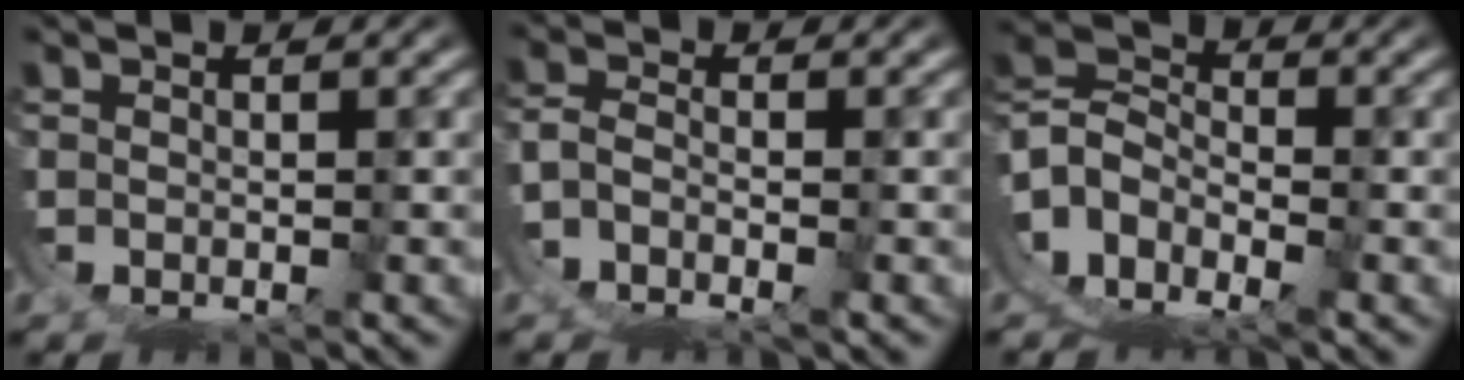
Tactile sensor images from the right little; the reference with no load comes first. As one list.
[{"total": 3.3, "force": [-2.0, 2.1, 1.6], "torque": [-0.037, -0.006, -0.047]}, {"total": 14.5, "force": [-4.5, 12.5, 5.8], "torque": [-0.174, -0.057, -0.087]}]